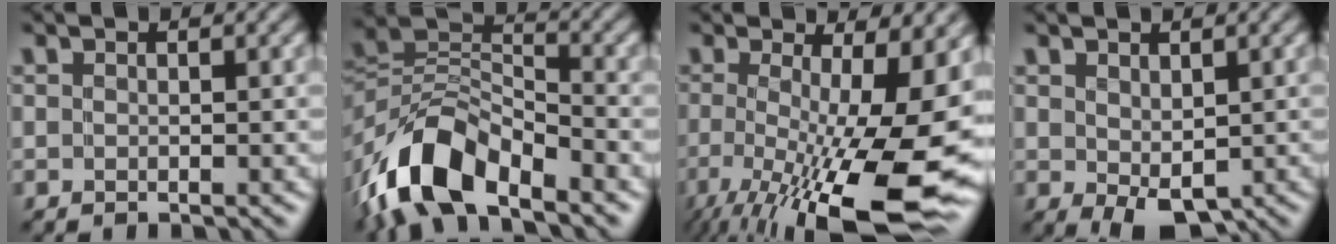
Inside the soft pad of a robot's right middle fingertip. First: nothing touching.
{"total": 9.6, "force": [-6.3, 4.6, 5.6], "torque": [-0.109, 0.007, -0.135]}
{"total": 16.5, "force": [-5.2, 5.5, 14.6], "torque": [-0.243, -0.036, -0.074]}
{"total": 2.8, "force": [-0.1, 1.9, 2.1], "torque": [-0.042, -0.004, 0.006]}